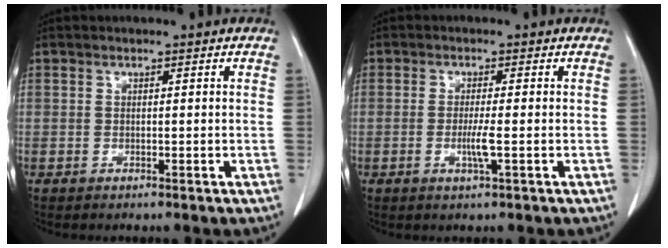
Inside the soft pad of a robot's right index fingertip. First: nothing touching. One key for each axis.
{"total": 2.8, "fx": -0.7, "fy": -0.2, "fz": 2.7, "tx": -0.054, "ty": -0.006, "tz": -0.013}